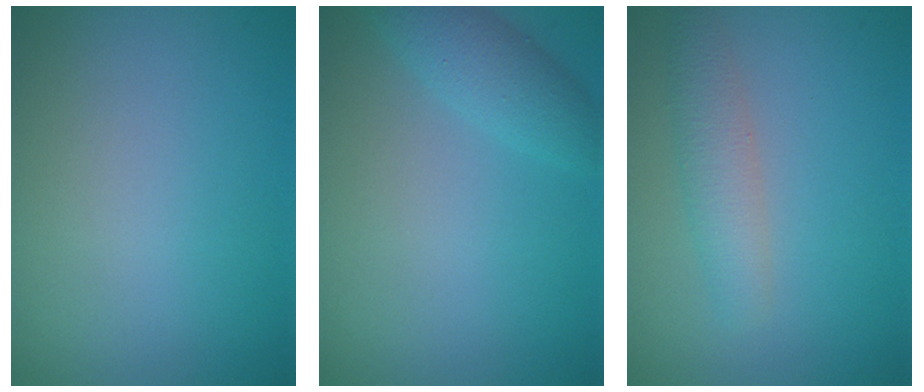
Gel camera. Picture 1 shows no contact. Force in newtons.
{"total": 2.6, "press": 2.6, "slide": 0.1}
{"total": 2.5, "press": 2.5, "slide": 0.1}